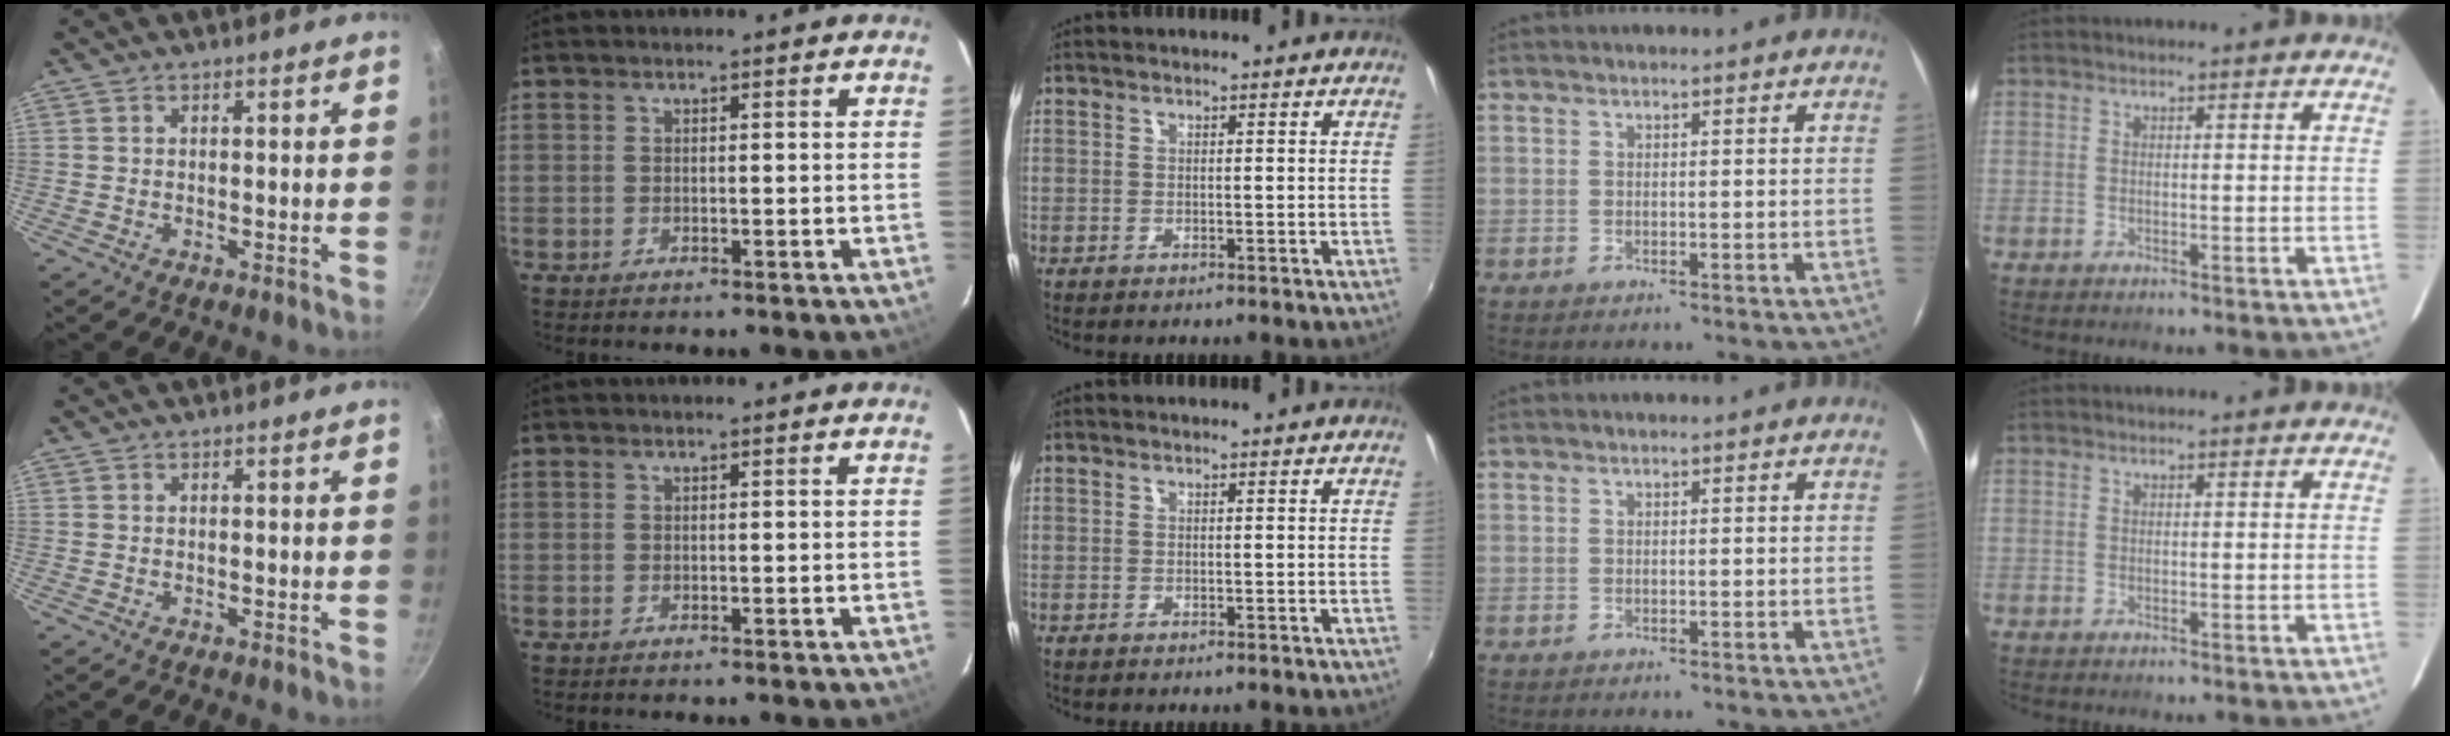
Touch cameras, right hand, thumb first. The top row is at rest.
{}